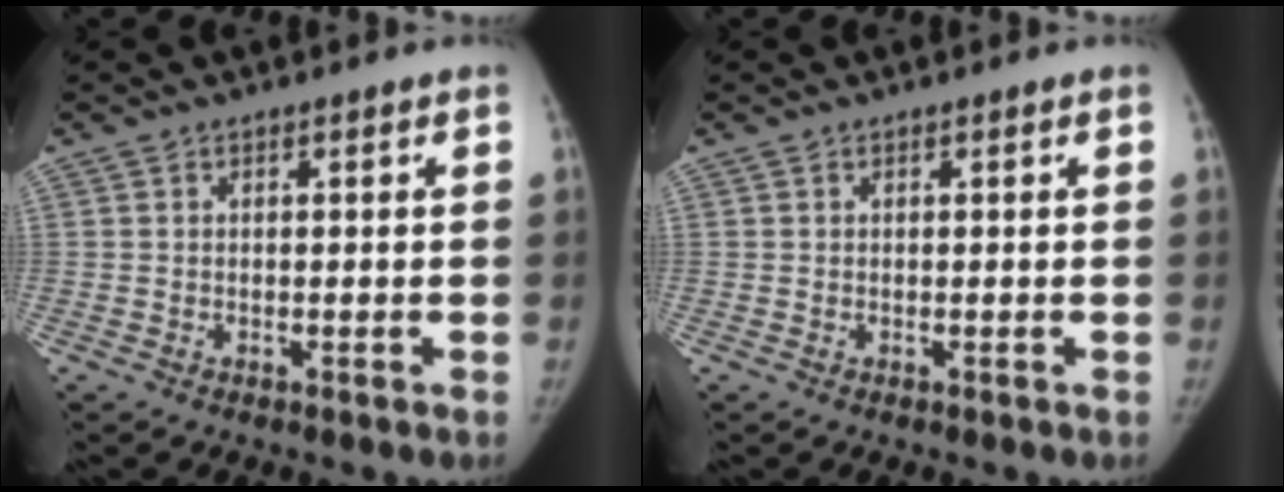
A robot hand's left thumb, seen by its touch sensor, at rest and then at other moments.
{"total": 0.0}